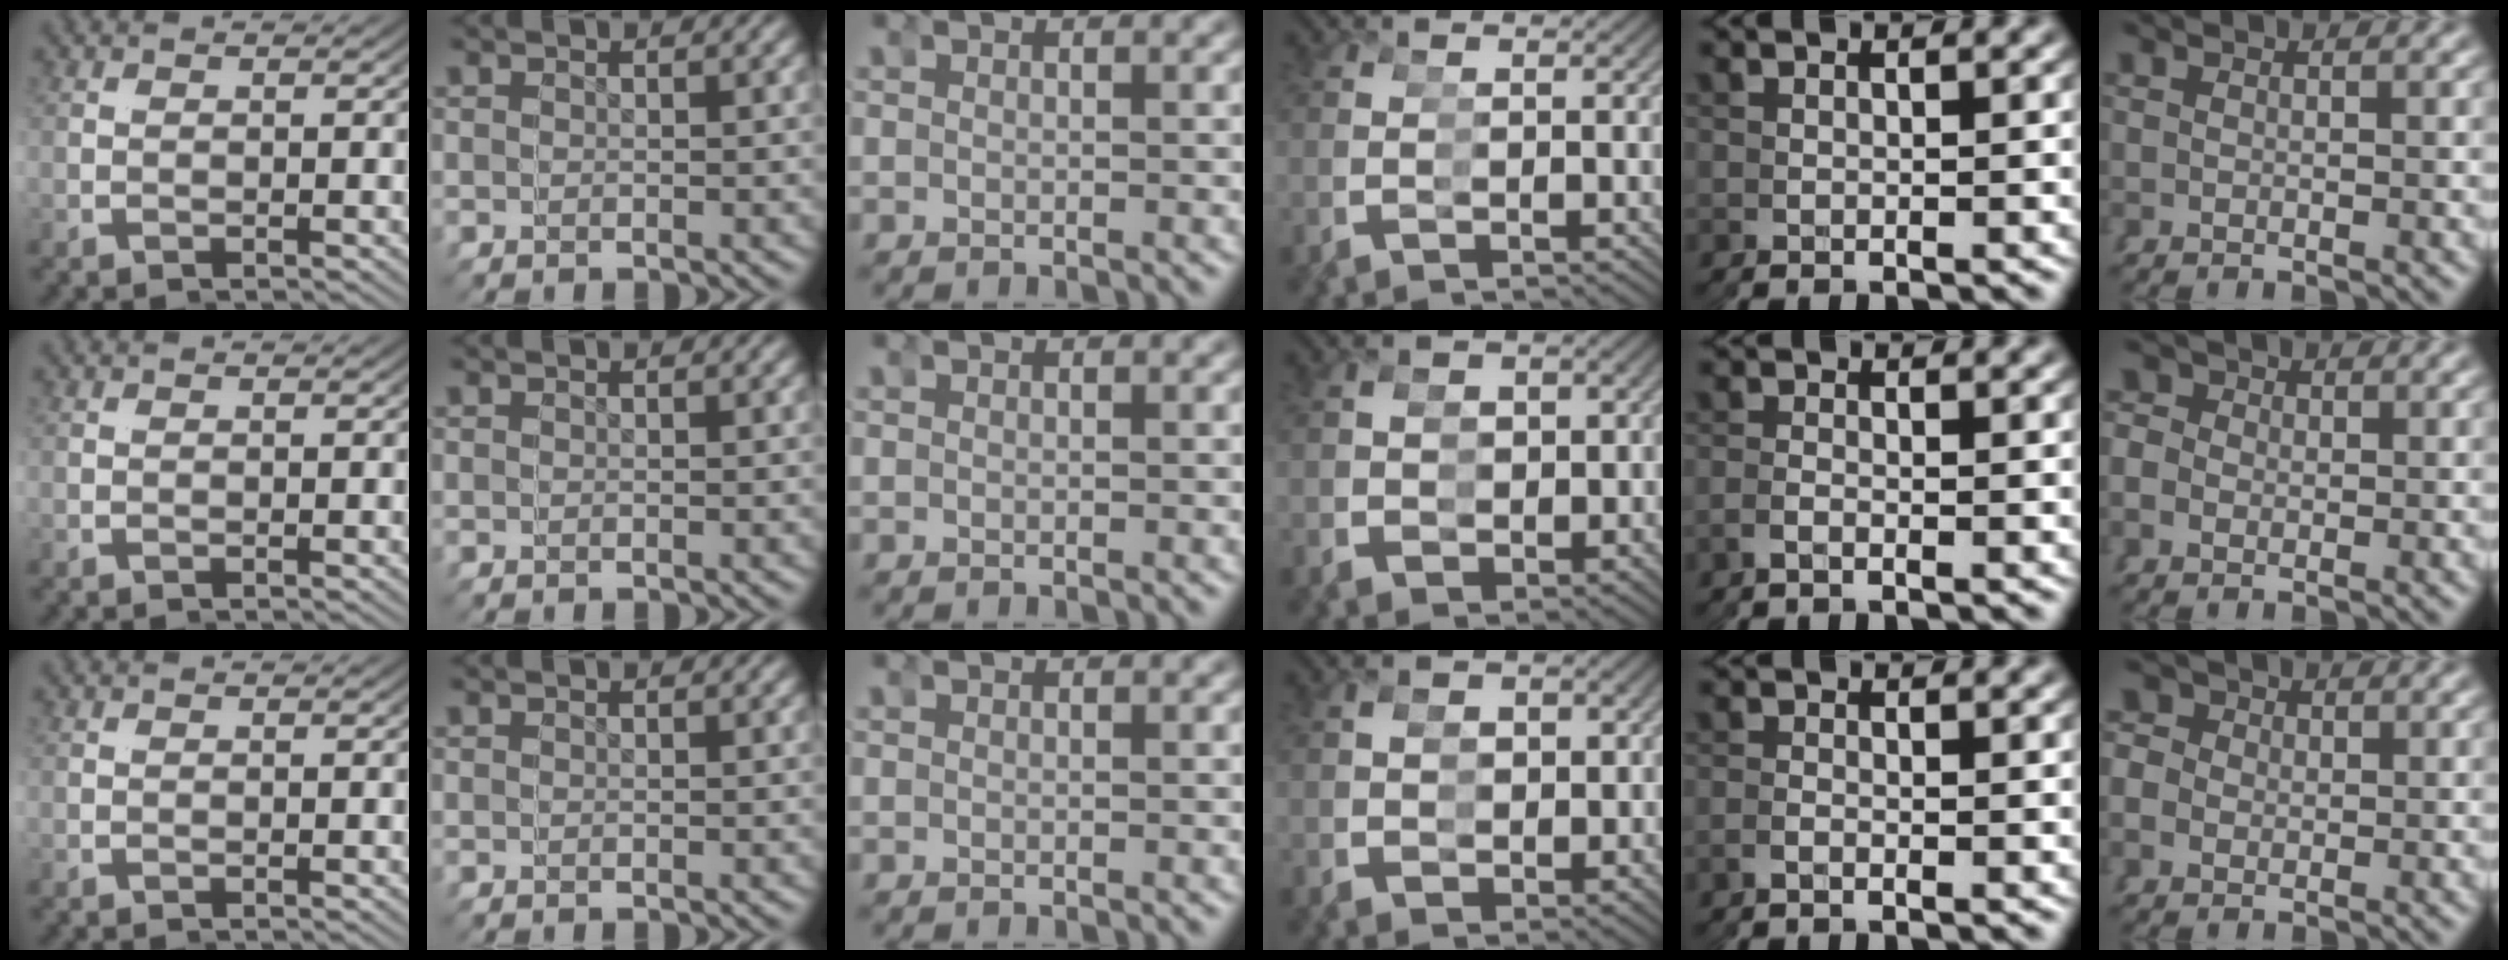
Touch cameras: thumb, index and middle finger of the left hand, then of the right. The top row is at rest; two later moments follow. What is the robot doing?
{"motion": "grasp_and_lifting", "object": "hoodie"}